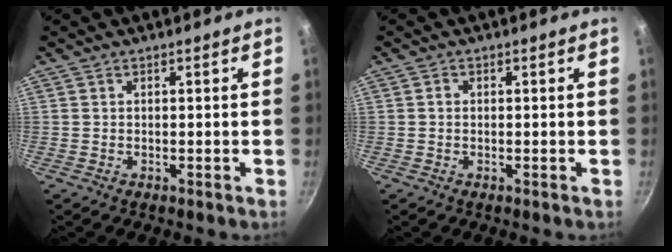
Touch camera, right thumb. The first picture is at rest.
{"total": 0.8, "force": [0.0, 0.7, 0.4], "torque": [-0.006, 0.005, -0.001]}